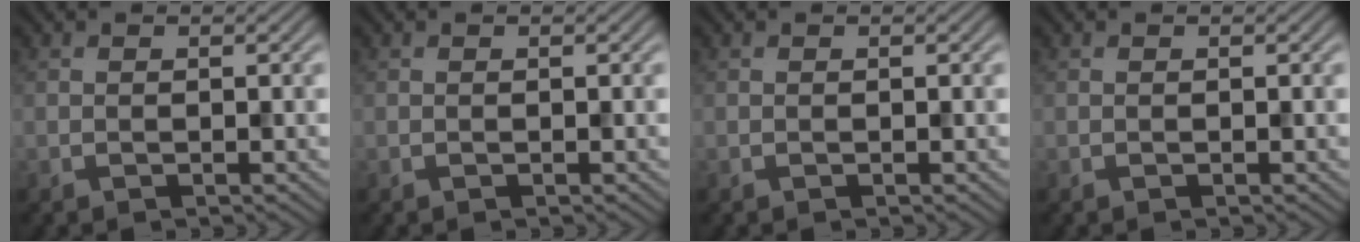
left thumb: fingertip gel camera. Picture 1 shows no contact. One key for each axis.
{"total": 0.0}
{"total": 0.0}
{"total": 0.0}